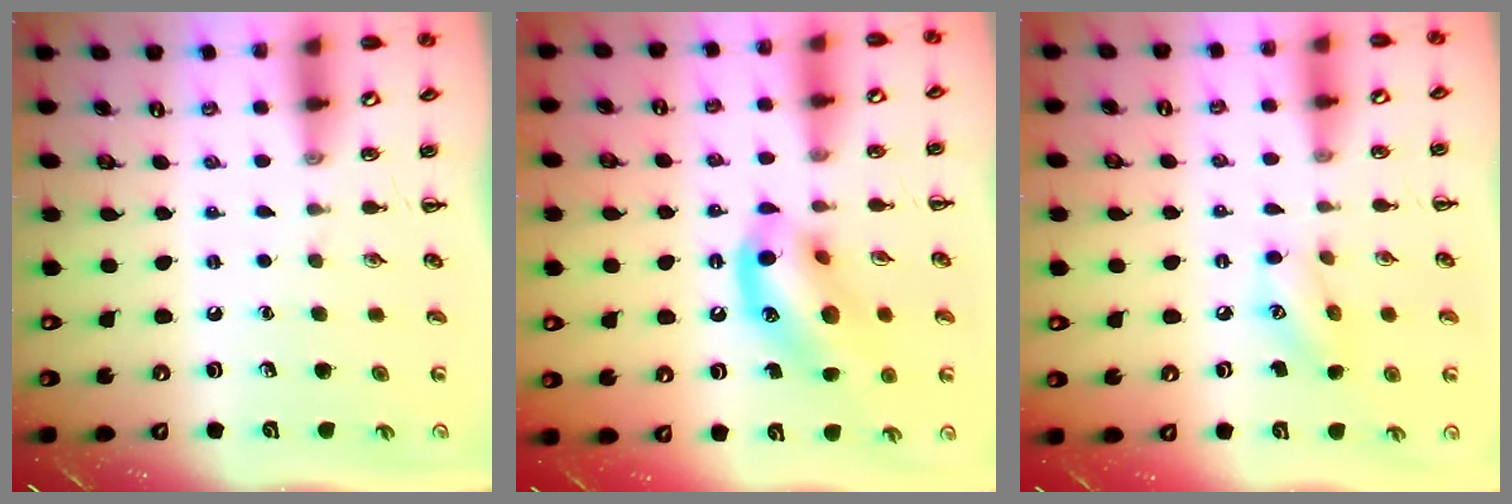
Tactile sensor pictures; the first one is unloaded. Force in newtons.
{"total": 13.9, "press": 13.7, "slide": 2.2}
{"total": 8.2, "press": 8.2, "slide": 0.7}